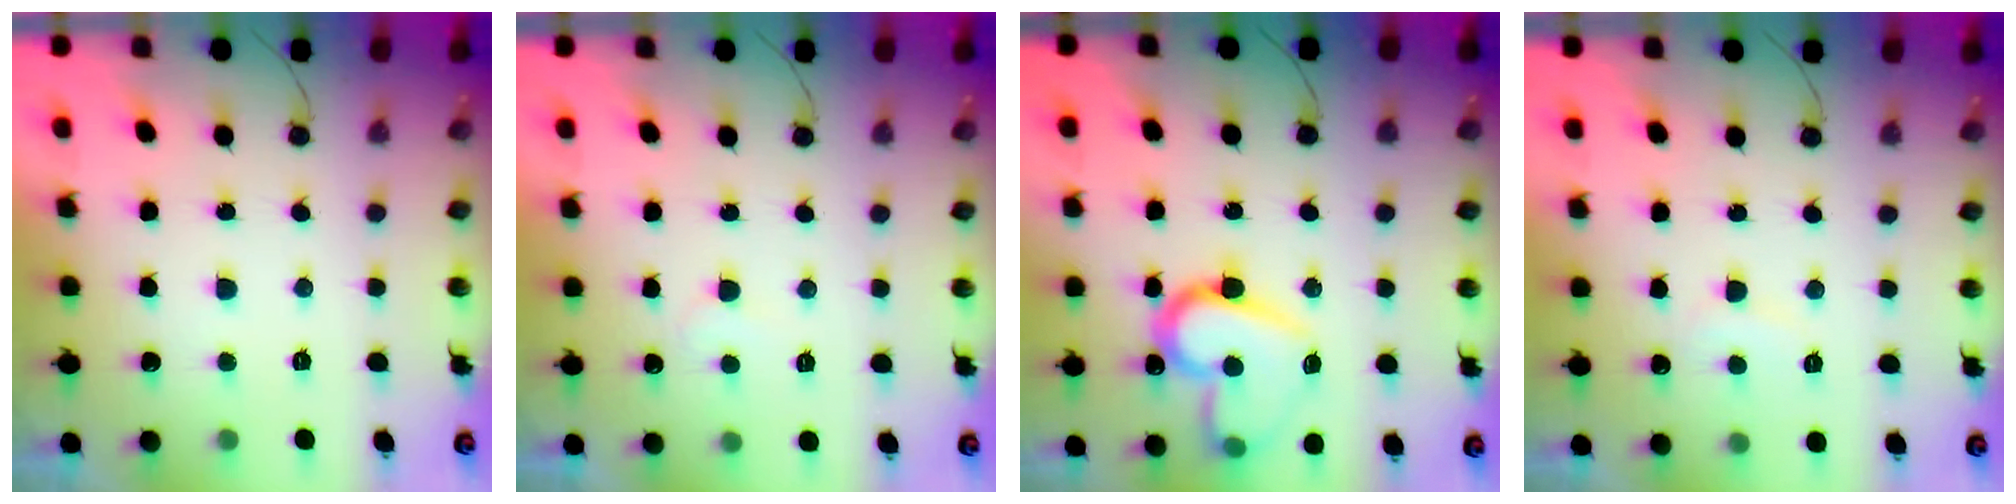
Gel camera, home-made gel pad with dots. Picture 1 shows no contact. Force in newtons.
{"total": 4.8, "press": 4.8, "slide": 0.5}
{"total": 17.4, "press": 17.3, "slide": 1.9}
{"total": 5.7, "press": 5.7, "slide": 0.3}